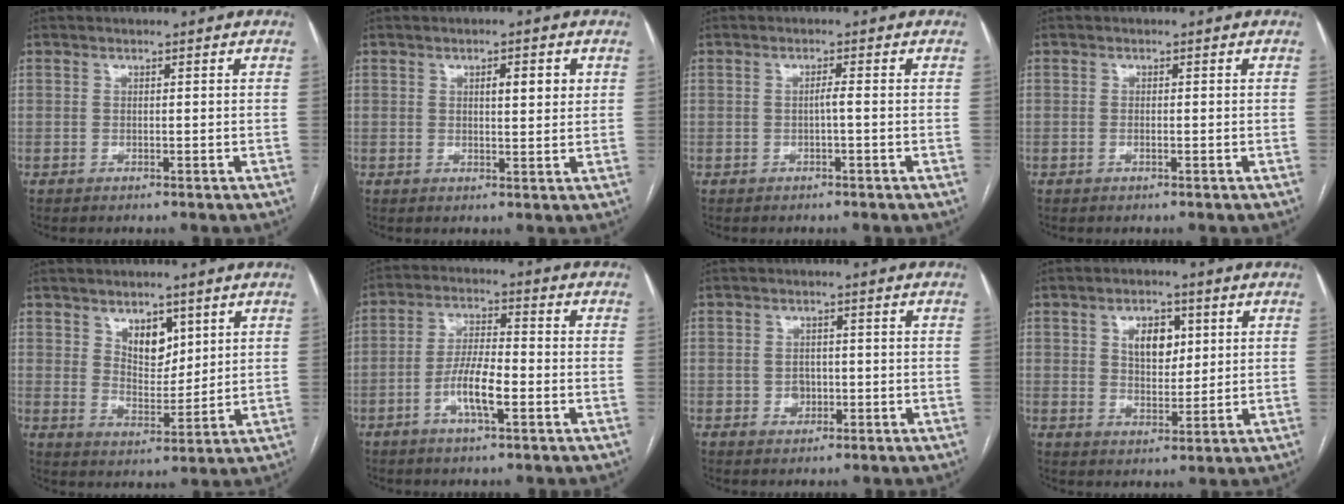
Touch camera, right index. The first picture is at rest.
{"total": 3.5, "force": [1.3, 0.9, 3.1], "torque": [-0.047, 0.002, 0.018]}
{"total": 1.1, "force": [-0.3, -0.1, 1.0], "torque": [-0.017, 0.002, -0.005]}
{"total": 0.8, "force": [-0.3, 0.2, 0.7], "torque": [-0.014, 0.001, -0.005]}
{"total": 6.1, "force": [3.2, 3.4, 3.9], "torque": [-0.061, -0.003, 0.060]}
{"total": 7.6, "force": [-2.9, 1.8, 6.8], "torque": [-0.135, 0.005, -0.054]}
{"total": 2.5, "force": [-0.7, 2.1, 1.2], "torque": [-0.010, 0.006, -0.005]}
{"total": 6.1, "force": [2.1, 3.7, 4.5], "torque": [-0.072, 0.008, 0.040]}